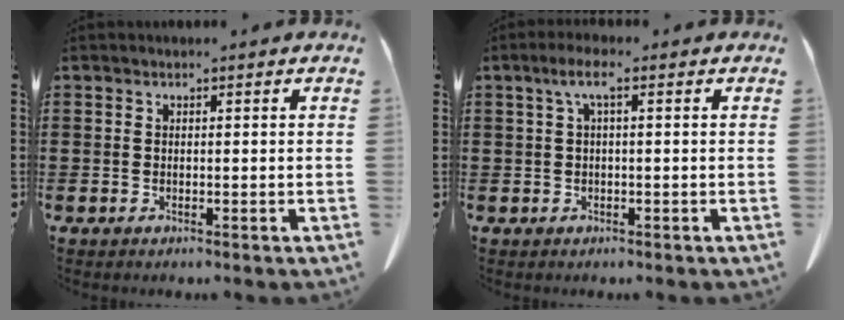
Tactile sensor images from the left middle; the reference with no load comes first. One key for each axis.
{"total": 2.9, "fx": 0.4, "fy": 0.4, "fz": 2.8, "tx": -0.055, "ty": 0.005, "tz": 0.005}